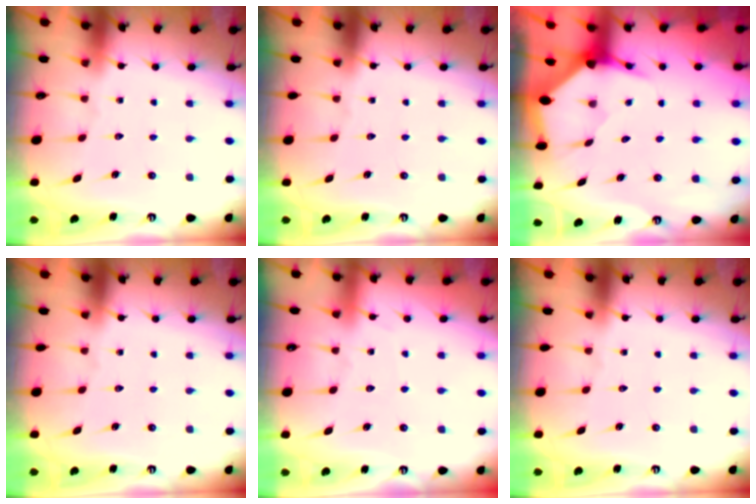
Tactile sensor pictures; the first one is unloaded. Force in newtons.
{"total": 0.0}
{"total": 3.6, "press": 3.6, "slide": 0.4}
{"total": 0.0}
{"total": 3.2, "press": 3.1, "slide": 0.6}
{"total": 0.0}